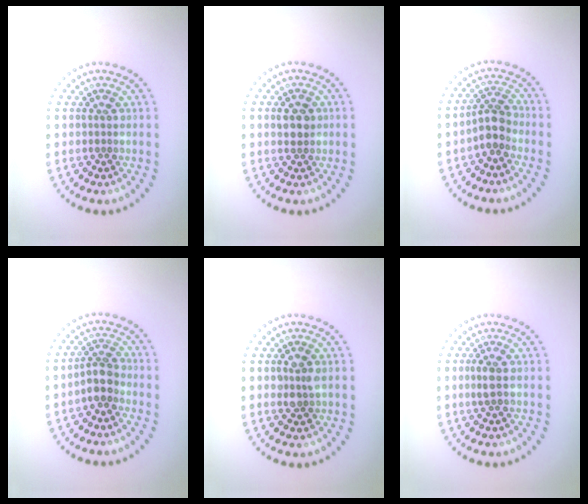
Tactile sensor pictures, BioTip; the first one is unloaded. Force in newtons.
{"total": 1.9, "press": 1.8, "slide": 0.5}
{"total": 2.5, "press": 2.1, "slide": 1.4}
{"total": 2.5, "press": 2.1, "slide": 1.3}
{"total": 1.8, "press": 1.7, "slide": 0.2}
{"total": 1.1, "press": 1.1, "slide": 0.4}